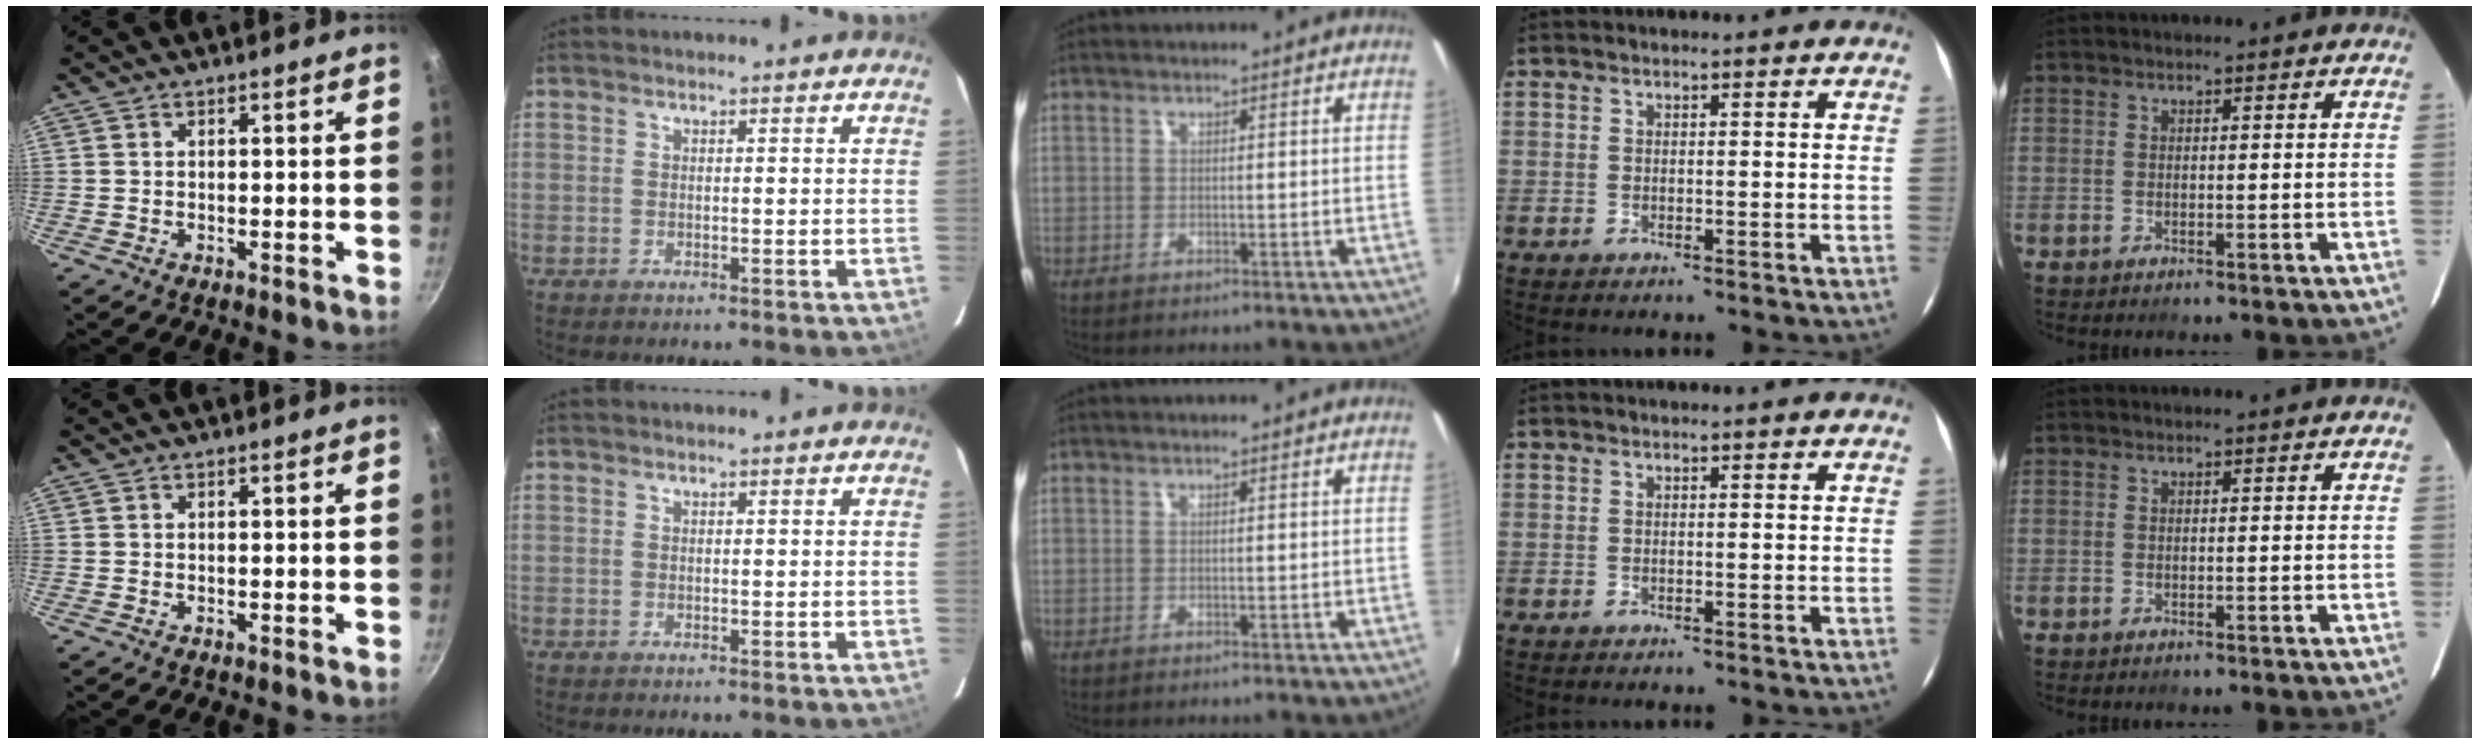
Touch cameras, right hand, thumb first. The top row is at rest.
{}